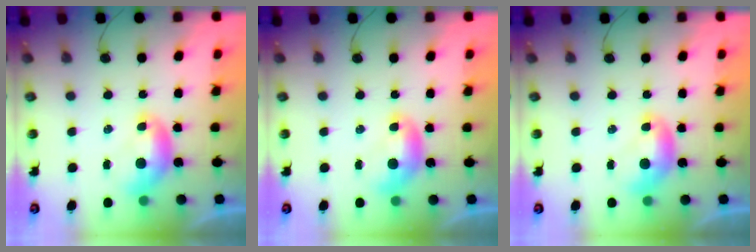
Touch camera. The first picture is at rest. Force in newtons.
{"total": 0.0}
{"total": 0.0}